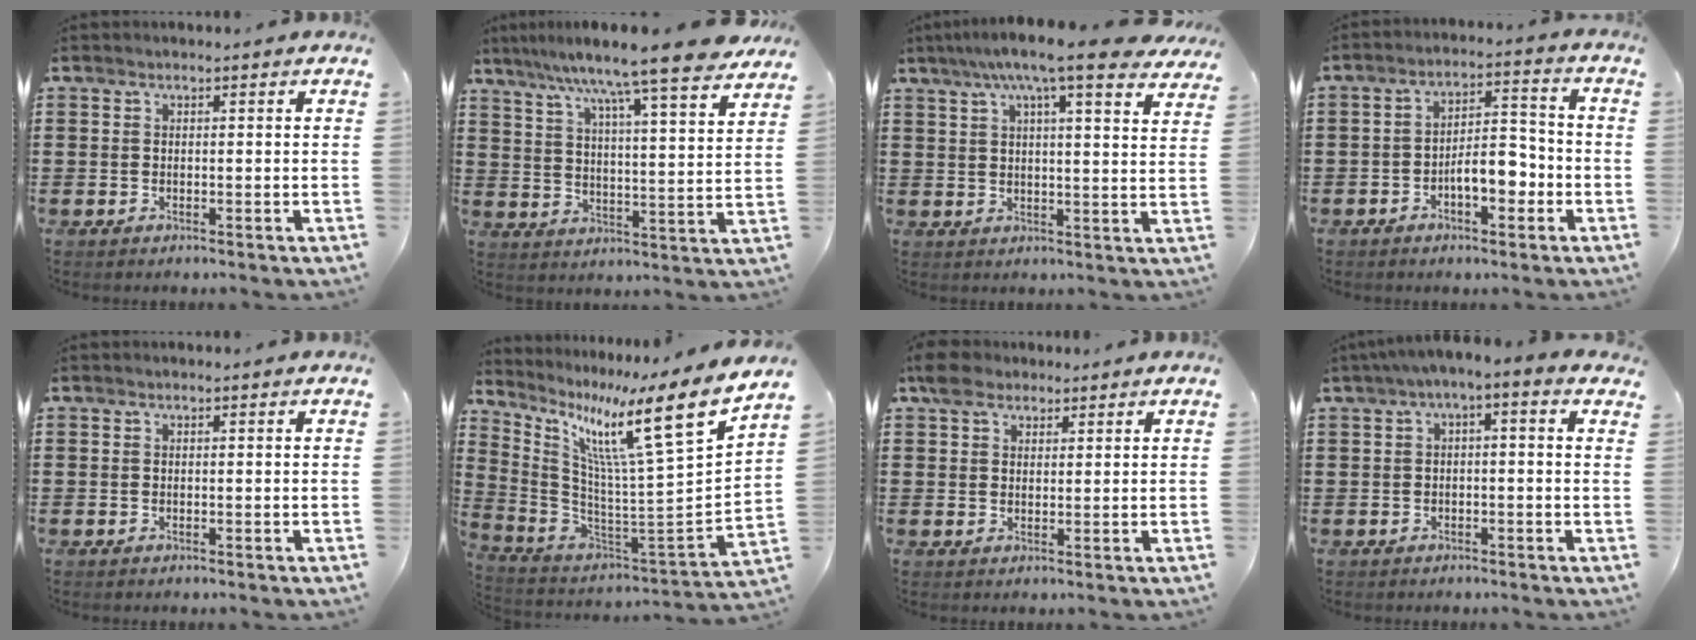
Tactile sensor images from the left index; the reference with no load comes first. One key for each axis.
{"total": 10.0, "fx": 8.7, "fy": -0.6, "fz": 4.9, "tx": -0.113, "ty": -0.058, "tz": 0.139}
{"total": 9.4, "fx": 7.3, "fy": 0.7, "fz": 5.8, "tx": -0.119, "ty": -0.022, "tz": 0.124}
{"total": 7.2, "fx": -3.0, "fy": 3.2, "fz": 5.6, "tx": -0.094, "ty": 0.012, "tz": -0.059}
{"total": 0.0}
{"total": 13.8, "fx": 8.1, "fy": 1.2, "fz": 11.0, "tx": -0.207, "ty": -0.069, "tz": 0.114}
{"total": 4.1, "fx": 2.7, "fy": 2.6, "fz": 1.5, "tx": -0.036, "ty": 0.013, "tz": 0.048}
{"total": 2.3, "fx": -1.5, "fy": 0.2, "fz": 1.7, "tx": -0.030, "ty": 0.000, "tz": -0.033}